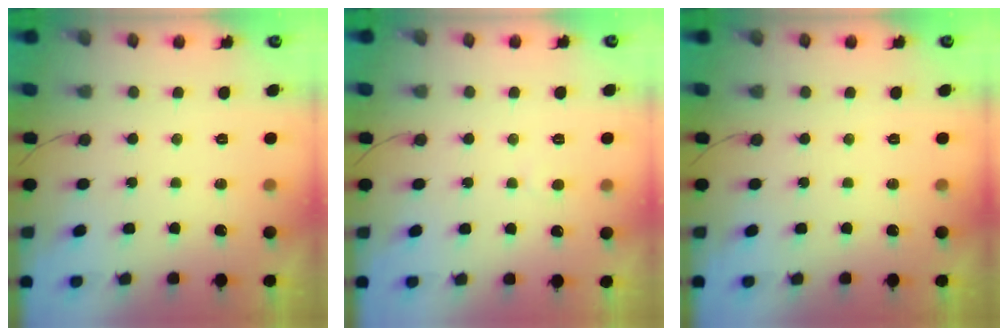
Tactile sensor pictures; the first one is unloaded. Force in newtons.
{"total": 2.7, "press": 2.7, "slide": 0.3}
{"total": 0.0}